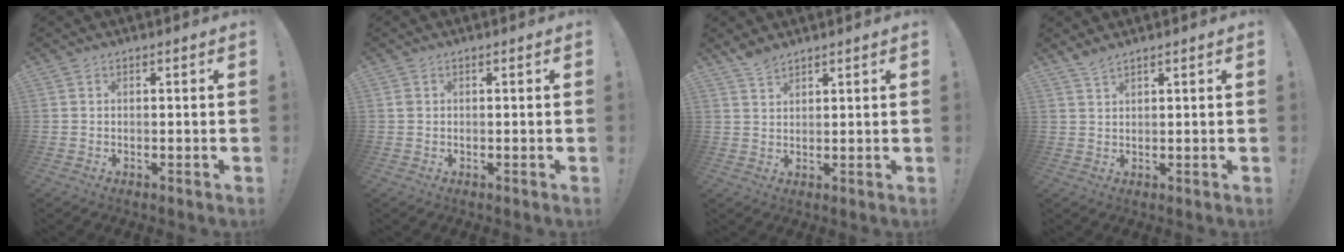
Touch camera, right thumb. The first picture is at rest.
{"total": 0.9, "force": [0.1, 0.8, 0.3], "torque": [-0.011, 0.006, 0.004]}
{"total": 3.4, "force": [3.0, 1.1, 1.2], "torque": [-0.016, -0.021, 0.054]}
{"total": 2.3, "force": [2.1, 0.2, 0.9], "torque": [-0.025, -0.008, 0.039]}